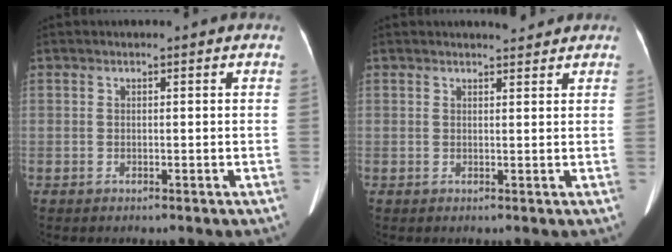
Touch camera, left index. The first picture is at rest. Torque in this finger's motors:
{"motor_torque": [0.00, -0.37, 0.01, 0.01]}